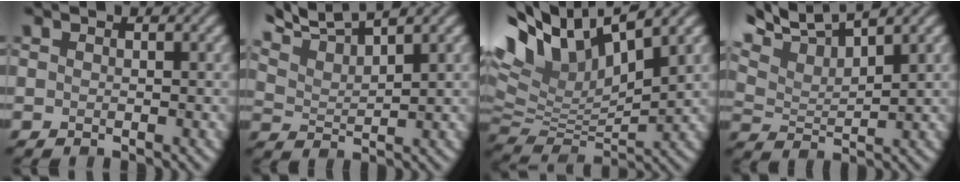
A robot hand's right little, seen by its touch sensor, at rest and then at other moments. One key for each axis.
{"total": 6.5, "fx": 5.7, "fy": 1.1, "fz": 3.0, "tx": -0.065, "ty": 0.021, "tz": 0.098}
{"total": 12.2, "fx": 7.2, "fy": 4.6, "fz": 8.6, "tx": -0.190, "ty": 0.018, "tz": 0.132}
{"total": 7.2, "fx": 6.0, "fy": 1.6, "fz": 3.8, "tx": -0.075, "ty": 0.019, "tz": 0.102}